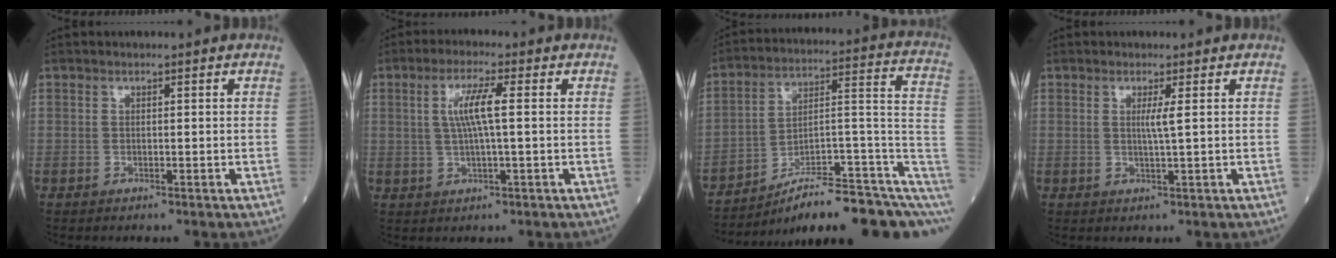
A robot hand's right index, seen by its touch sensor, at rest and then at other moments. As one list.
[{"total": 5.4, "force": [1.0, 0.1, 5.3], "torque": [-0.105, 0.006, 0.022]}, {"total": 18.7, "force": [-11.8, 3.7, 14.0], "torque": [-0.128, 0.067, -0.165]}, {"total": 1.8, "force": [0.5, -0.5, 1.7], "torque": [-0.037, -0.004, 0.011]}]